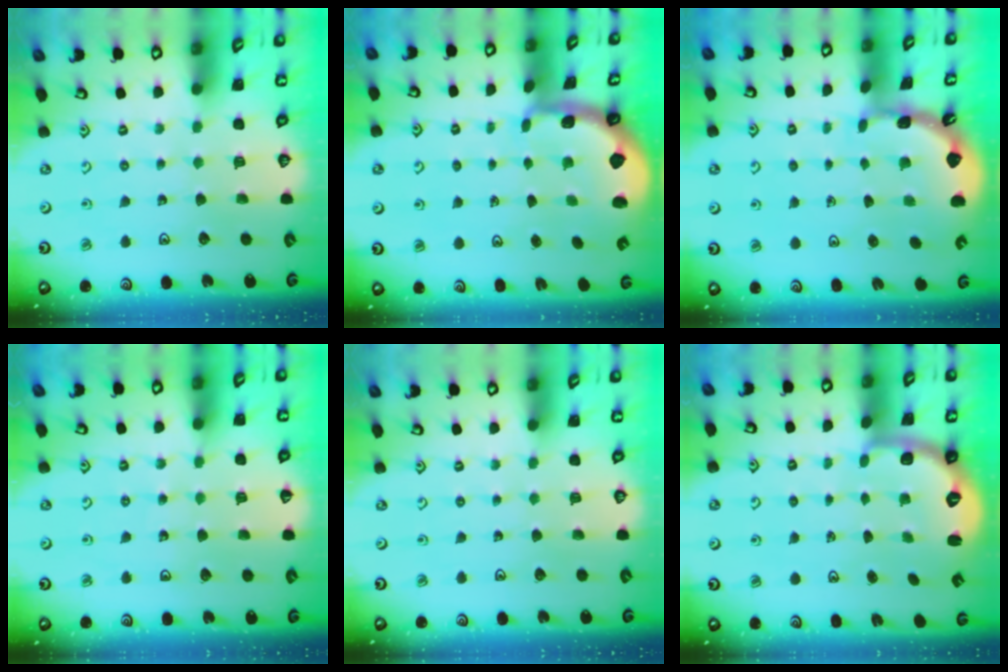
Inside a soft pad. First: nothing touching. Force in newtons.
{"total": 1.0, "press": 0.9, "slide": 0.4}
{"total": 1.8, "press": 1.8, "slide": 0.2}
{"total": 2.9, "press": 2.8, "slide": 0.3}
{"total": 0.0}
{"total": 2.6, "press": 1.5, "slide": 2.1}